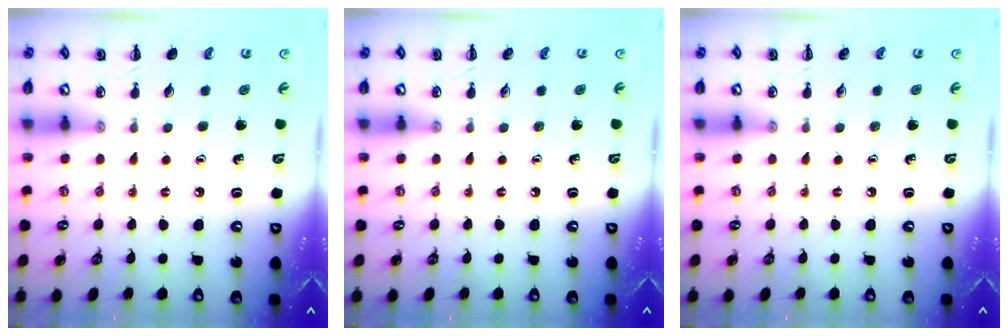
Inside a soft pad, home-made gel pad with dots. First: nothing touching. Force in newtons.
{"total": 0.0}
{"total": 0.0}